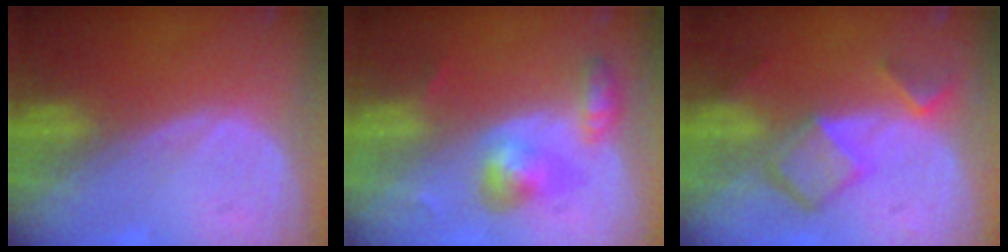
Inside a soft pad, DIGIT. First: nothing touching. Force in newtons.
{"total": 5.8, "press": 5.6, "slide": 1.3}
{"total": 7.0, "press": 6.0, "slide": 3.5}